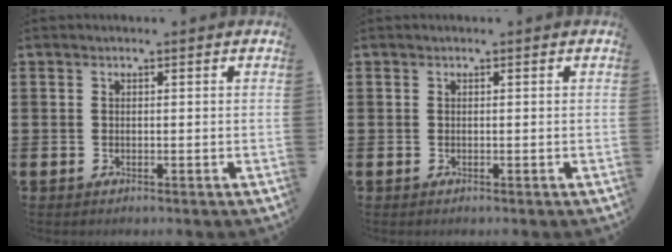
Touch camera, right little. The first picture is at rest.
{"total": 0.0}